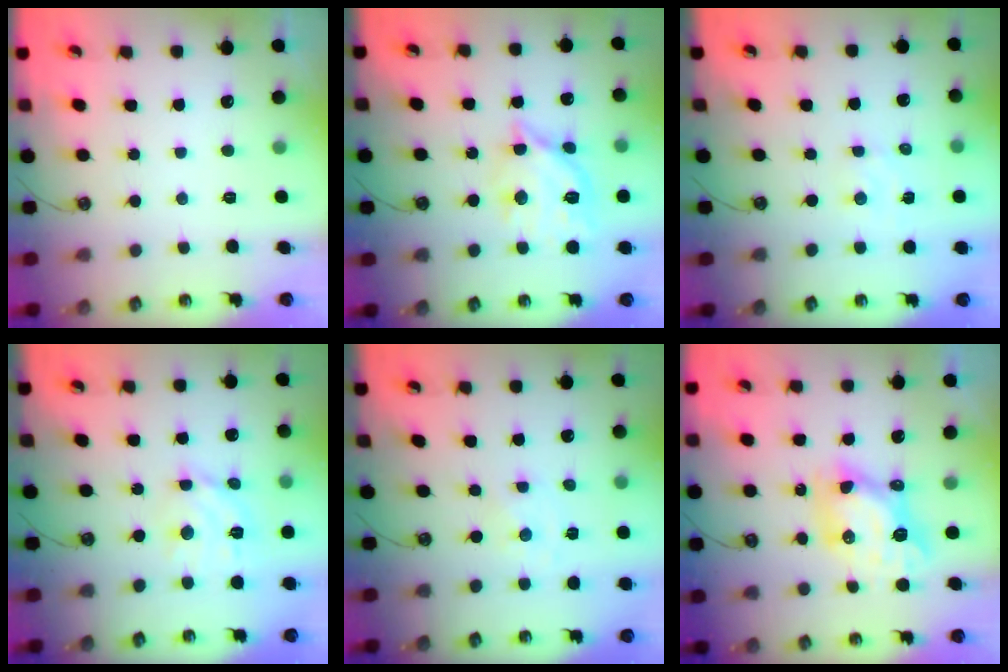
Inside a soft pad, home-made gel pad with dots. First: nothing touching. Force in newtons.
{"total": 13.4, "press": 13.3, "slide": 1.3}
{"total": 1.7, "press": 1.6, "slide": 0.3}
{"total": 11.1, "press": 11.1, "slide": 0.6}
{"total": 0.0}
{"total": 8.7, "press": 8.6, "slide": 0.9}